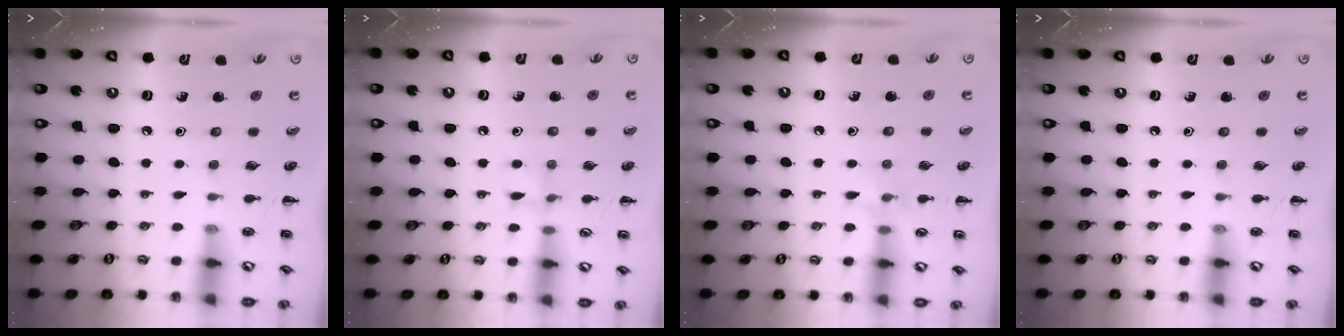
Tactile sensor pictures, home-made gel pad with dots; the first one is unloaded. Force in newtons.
{"total": 6.1, "press": 5.8, "slide": 1.9}
{"total": 6.3, "press": 6.1, "slide": 1.4}
{"total": 0.0}